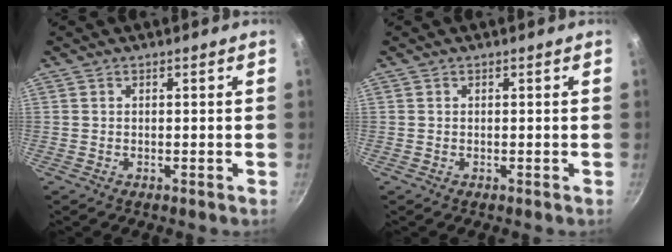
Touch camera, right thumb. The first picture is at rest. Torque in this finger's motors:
{"motor_torque": [-0.05, 0.06, 0.08, 0.25, 0.00]}